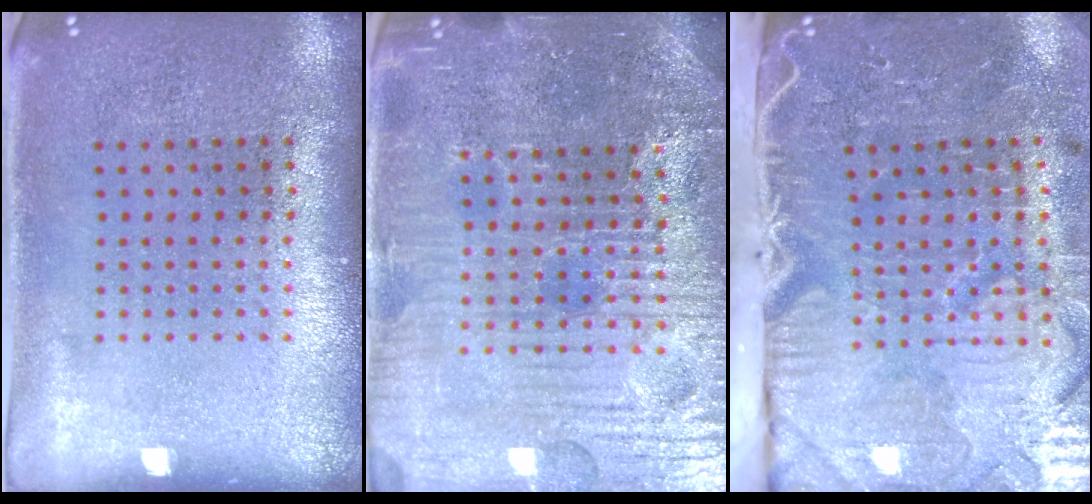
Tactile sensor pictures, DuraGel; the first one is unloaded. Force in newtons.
{"total": 5.6, "press": 5.3, "slide": 1.8}
{"total": 5.3, "press": 4.3, "slide": 3.1}